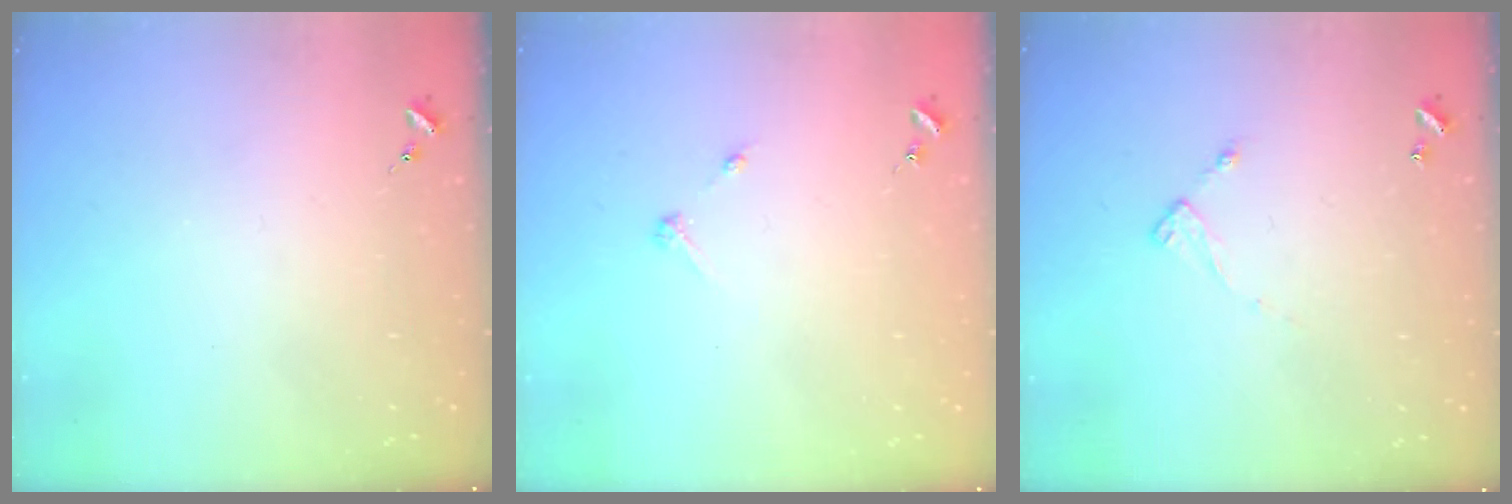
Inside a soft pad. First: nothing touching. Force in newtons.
{"total": 2.6, "press": 2.6, "slide": 0.3}
{"total": 5.2, "press": 5.2, "slide": 0.3}